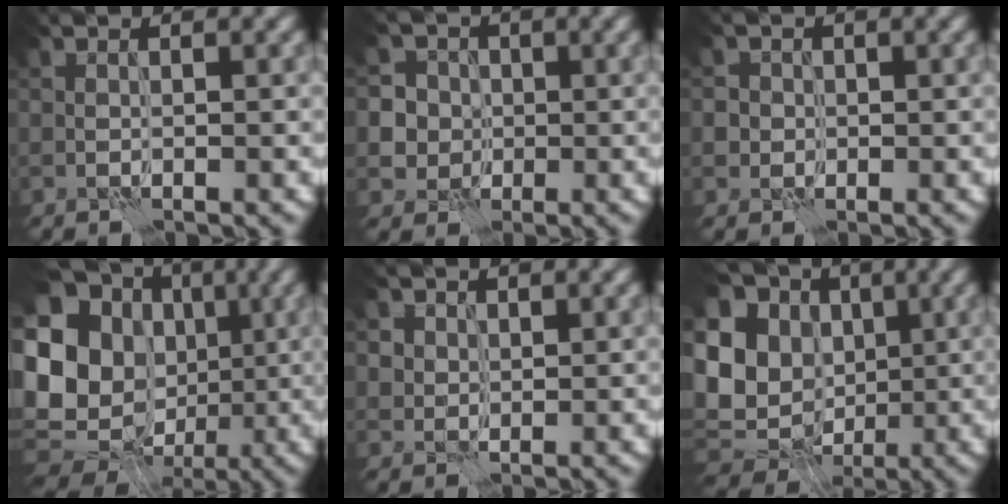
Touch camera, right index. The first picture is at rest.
{"total": 6.9, "force": [1.0, 6.5, 2.2], "torque": [-0.037, 0.033, -0.001]}
{"total": 2.3, "force": [0.3, 2.2, 0.7], "torque": [0.001, 0.009, -0.003]}
{"total": 17.1, "force": [0.2, 14.2, 9.5], "torque": [-0.209, 0.002, 0.006]}
{"total": 3.2, "force": [1.7, 2.5, 1.1], "torque": [-0.034, -0.004, 0.033]}
{"total": 13.7, "force": [1.1, 11.3, 7.5], "torque": [-0.173, 0.001, 0.020]}